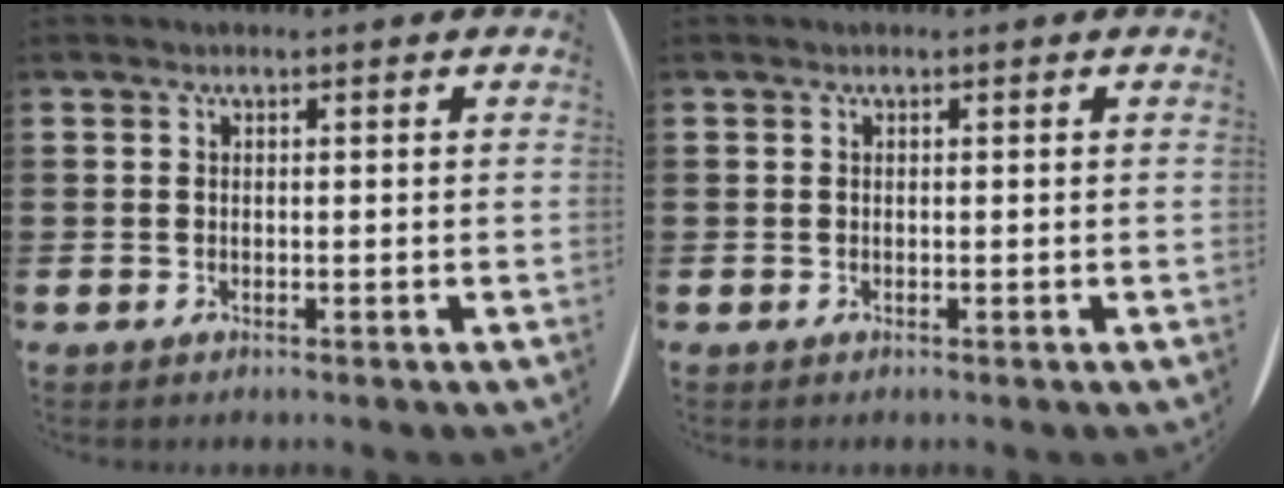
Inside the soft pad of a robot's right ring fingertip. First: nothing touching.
{"total": 0.0}